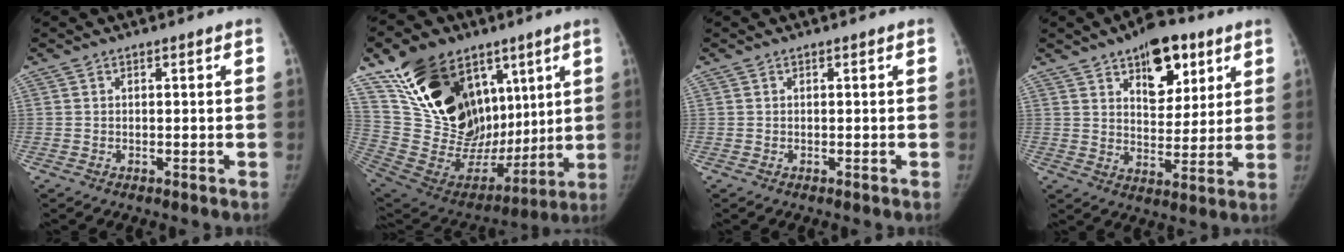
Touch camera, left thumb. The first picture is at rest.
{"total": 30.0, "force": [13.0, 19.2, 19.0], "torque": [-0.293, -0.010, 0.248]}
{"total": 0.0}
{"total": 13.4, "force": [7.3, 7.2, 8.6], "torque": [-0.078, -0.033, 0.110]}